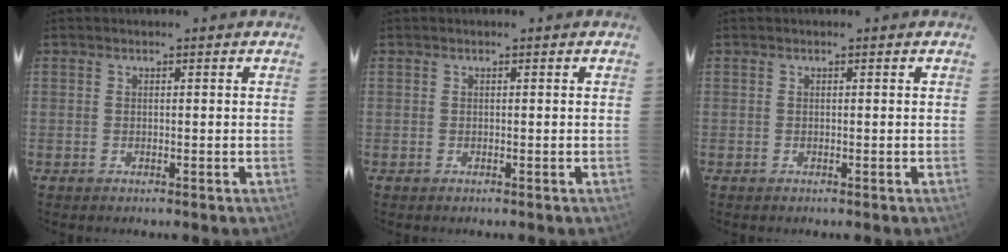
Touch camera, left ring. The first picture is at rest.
{"total": 0.0}
{"total": 0.0}